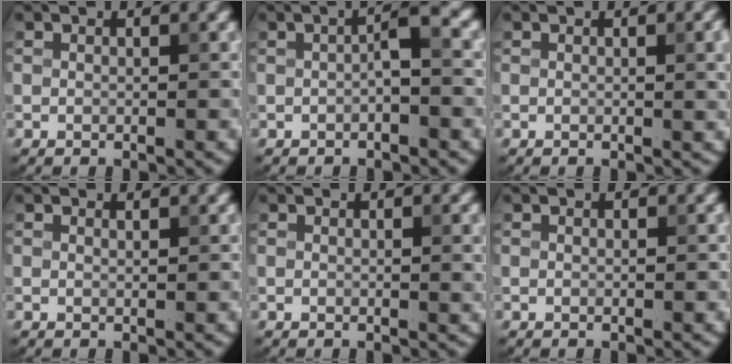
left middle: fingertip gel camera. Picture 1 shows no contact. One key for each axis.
{"total": 2.2, "fx": -0.3, "fy": 0.4, "fz": 2.1, "tx": -0.038, "ty": 0.011, "tz": -0.007}
{"total": 2.7, "fx": 0.3, "fy": 0.9, "fz": 2.5, "tx": -0.027, "ty": 0.003, "tz": 0.001}
{"total": 0.7, "fx": 0.6, "fy": 0.1, "fz": 0.2, "tx": -0.002, "ty": -0.001, "tz": 0.007}
{"total": 2.2, "fx": 0.3, "fy": 0.7, "fz": 2.0, "tx": -0.020, "ty": 0.003, "tz": 0.001}
{"total": 0.0}